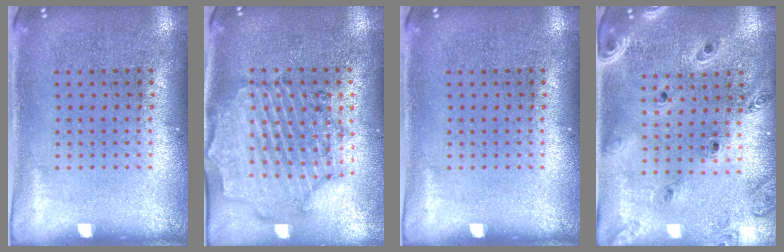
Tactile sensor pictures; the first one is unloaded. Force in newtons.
{"total": 1.6, "press": 1.6, "slide": 0.3}
{"total": 0.0}
{"total": 1.2, "press": 1.2, "slide": 0.2}